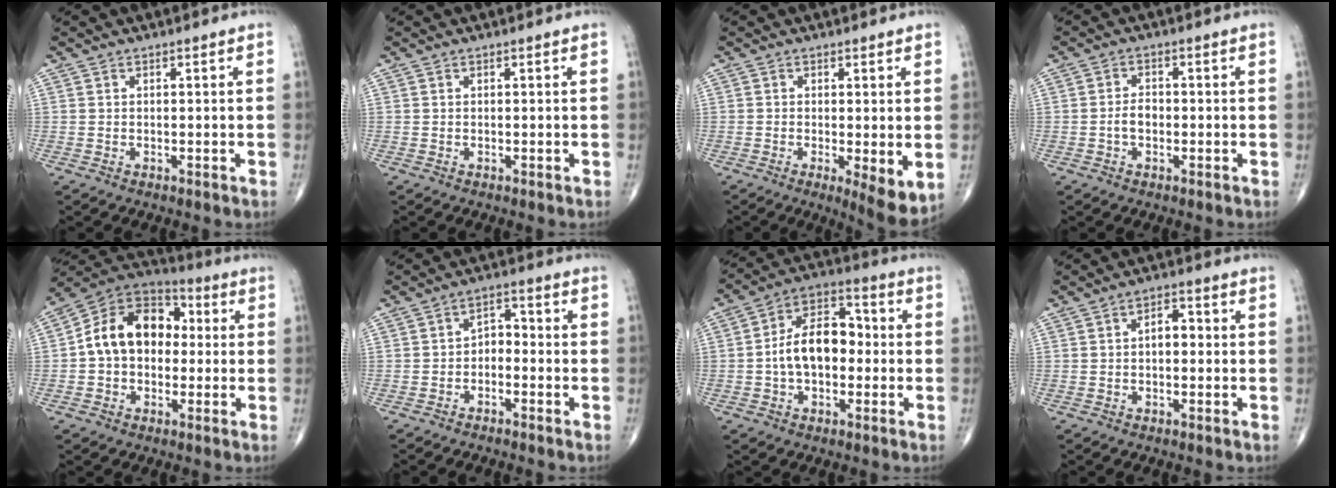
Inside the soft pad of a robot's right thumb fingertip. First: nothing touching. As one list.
[{"total": 0.0}, {"total": 6.4, "force": [-1.0, 1.8, 6.1], "torque": [-0.094, -0.021, -0.016]}, {"total": 2.9, "force": [-0.7, 1.8, 2.1], "torque": [-0.032, 0.010, -0.016]}, {"total": 15.3, "force": [0.6, 11.2, 10.5], "torque": [-0.144, 0.041, -0.003]}, {"total": 3.8, "force": [-1.6, 2.5, 2.4], "torque": [-0.026, 0.033, -0.037]}, {"total": 12.7, "force": [-0.9, 8.0, 9.8], "torque": [-0.148, 0.039, -0.025]}, {"total": 4.0, "force": [0.0, 2.3, 3.2], "torque": [-0.039, 0.015, -0.007]}]